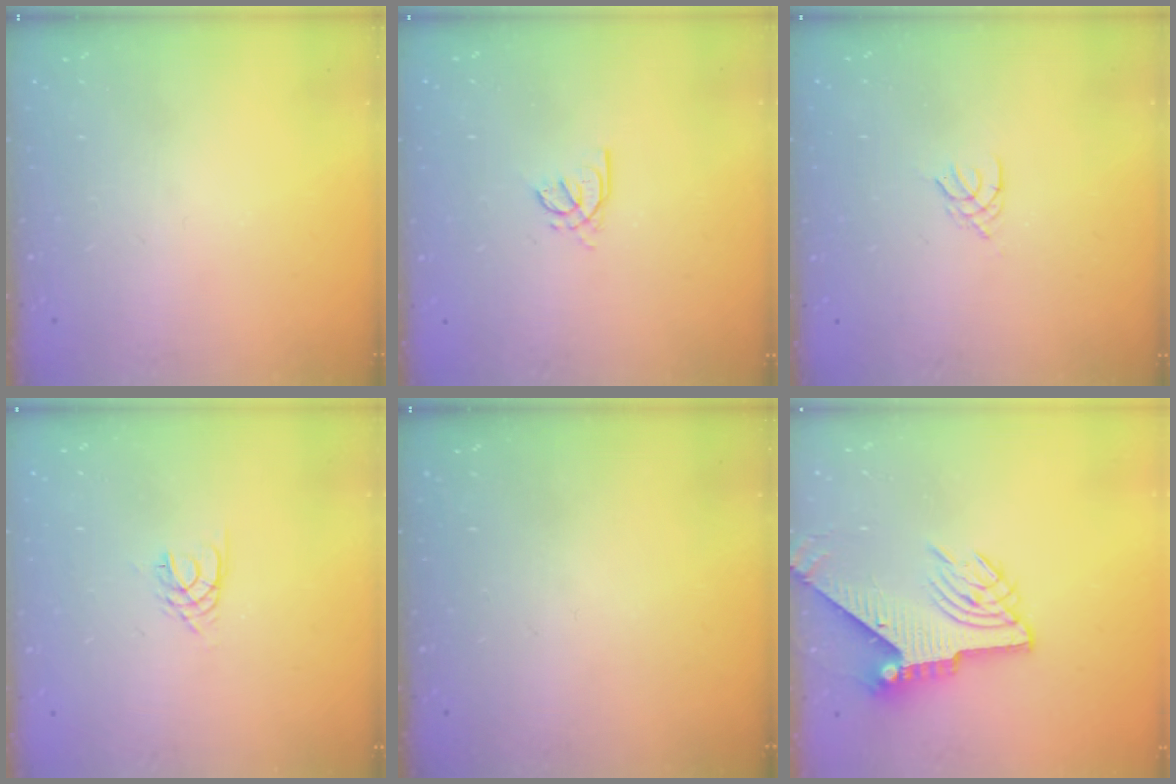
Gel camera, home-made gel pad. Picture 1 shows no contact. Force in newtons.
{"total": 2.4, "press": 2.4, "slide": 0.6}
{"total": 2.1, "press": 2.0, "slide": 0.4}
{"total": 3.5, "press": 3.5, "slide": 0.5}
{"total": 0.0}
{"total": 9.8, "press": 9.7, "slide": 0.7}